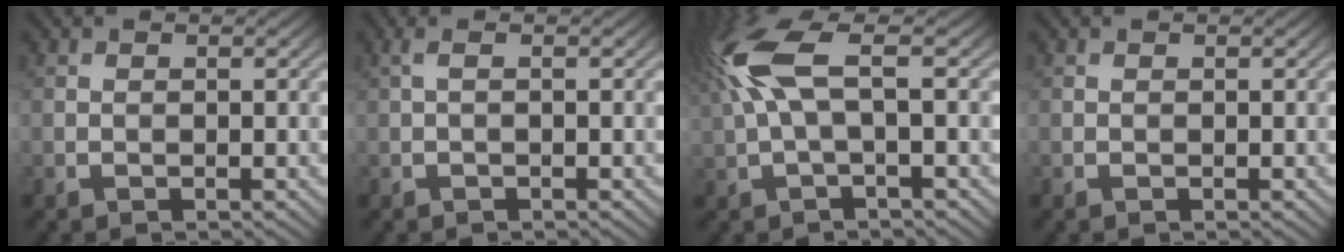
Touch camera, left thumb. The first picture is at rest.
{"total": 1.1, "force": [0.0, 0.1, 1.0], "torque": [-0.023, 0.004, -0.001]}
{"total": 9.1, "force": [2.0, 2.7, 8.5], "torque": [-0.209, 0.026, 0.033]}
{"total": 0.0}